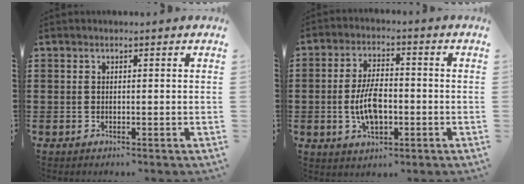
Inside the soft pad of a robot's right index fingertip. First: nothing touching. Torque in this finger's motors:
{"motor_torque": [2.14, 0.00, 0.32, 0.14]}